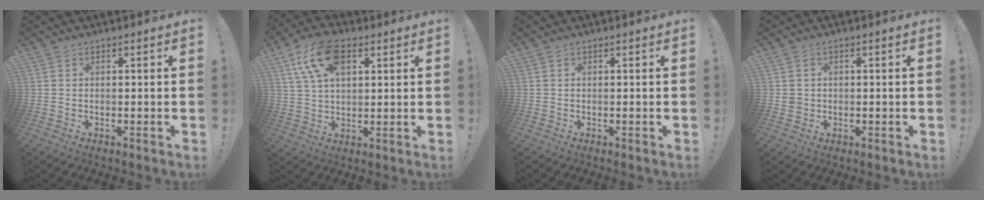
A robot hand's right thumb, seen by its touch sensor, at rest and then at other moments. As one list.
[{"total": 13.9, "force": [6.0, 7.9, 9.8], "torque": [-0.181, -0.010, 0.110]}, {"total": 0.0}, {"total": 2.8, "force": [0.3, 2.7, 0.7], "torque": [-0.010, 0.004, 0.008]}]